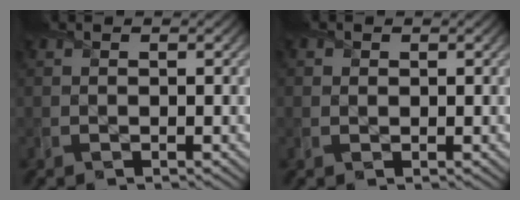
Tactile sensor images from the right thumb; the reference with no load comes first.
{"total": 1.0, "force": [0.4, 0.9, 0.2], "torque": [0.001, -0.004, 0.003]}